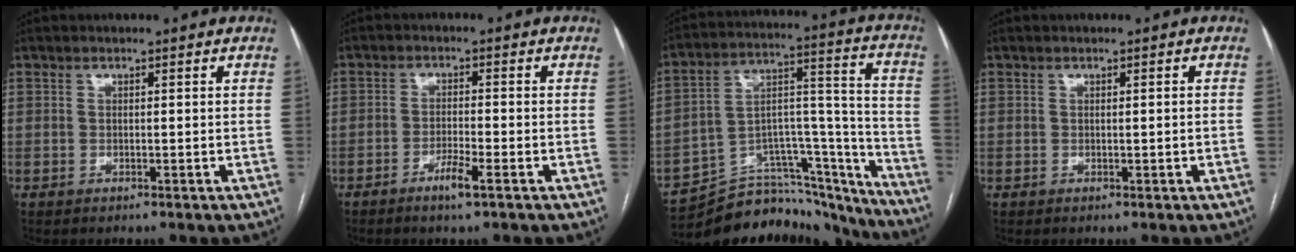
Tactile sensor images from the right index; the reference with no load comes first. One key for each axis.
{"total": 3.6, "fx": -2.2, "fy": 0.0, "fz": 2.8, "tx": -0.056, "ty": -0.004, "tz": -0.041}
{"total": 24.4, "fx": -22.7, "fy": 6.5, "fz": 6.2, "tx": -0.060, "ty": 0.058, "tz": -0.331}
{"total": 0.6, "fx": -0.1, "fy": -0.1, "fz": 0.6, "tx": -0.010, "ty": -0.001, "tz": 0.003}